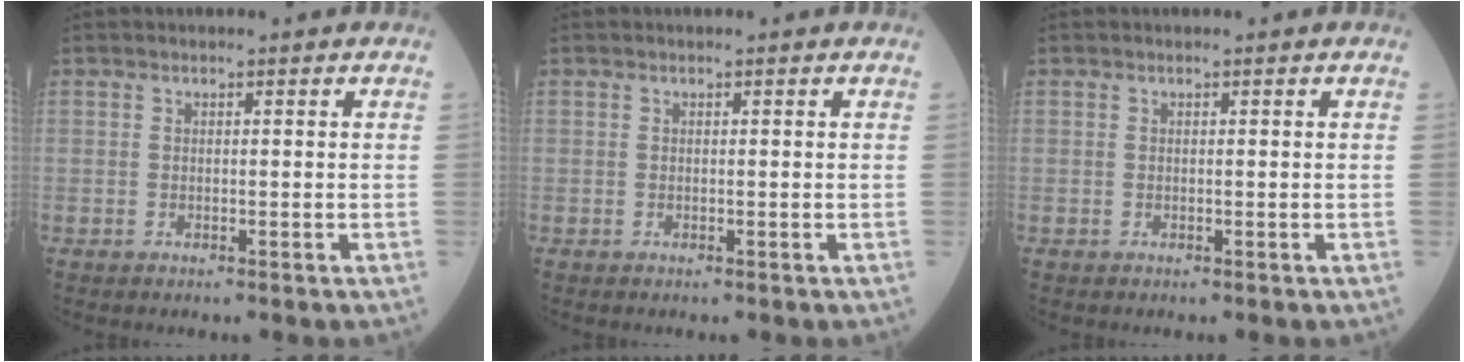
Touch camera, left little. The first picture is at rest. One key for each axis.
{"total": 0.0}
{"total": 0.0}